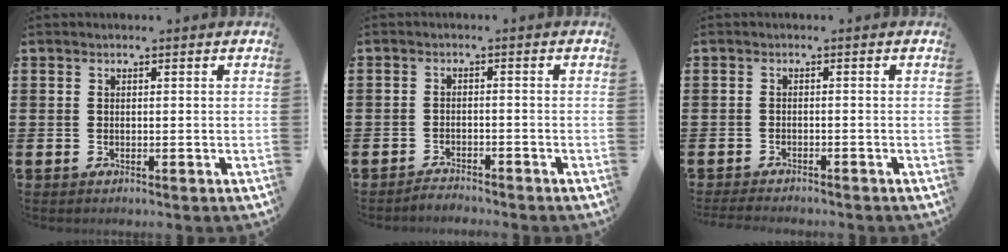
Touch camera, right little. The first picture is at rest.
{"total": 1.6, "force": [-1.6, 0.0, -0.2], "torque": [-0.002, 0.006, -0.033]}
{"total": 1.2, "force": [-1.2, 0.1, 0.2], "torque": [-0.007, 0.002, -0.024]}